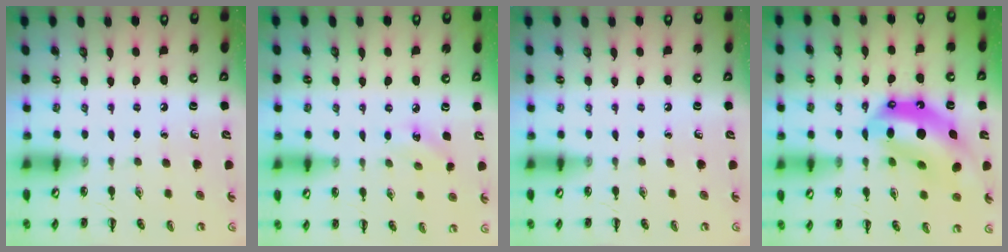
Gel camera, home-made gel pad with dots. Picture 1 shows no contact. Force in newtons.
{"total": 5.1, "press": 4.9, "slide": 1.4}
{"total": 0.0}
{"total": 16.0, "press": 15.4, "slide": 4.4}